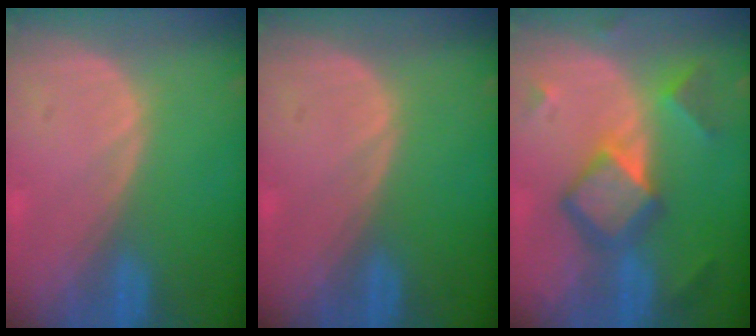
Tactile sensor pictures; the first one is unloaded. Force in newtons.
{"total": 0.0}
{"total": 7.9, "press": 7.9, "slide": 0.4}